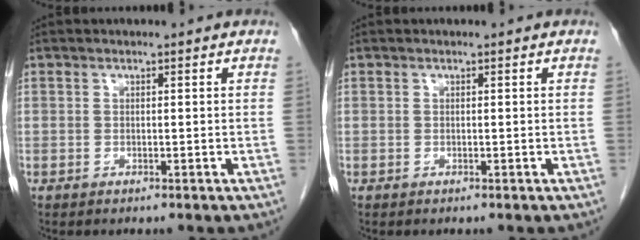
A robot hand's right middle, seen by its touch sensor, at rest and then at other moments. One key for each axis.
{"total": 0.0}